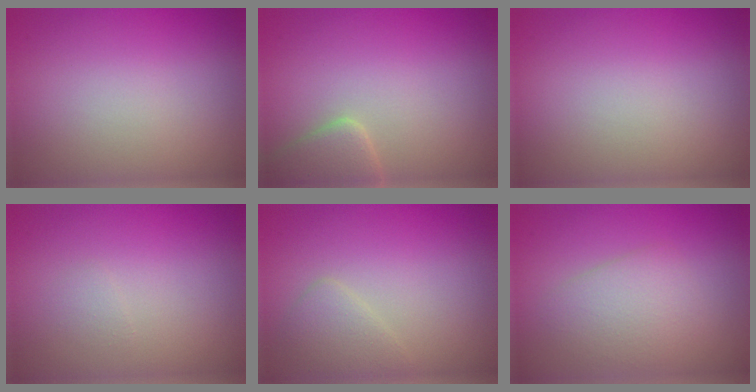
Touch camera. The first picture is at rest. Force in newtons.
{"total": 3.0, "press": 3.0, "slide": 0.2}
{"total": 0.0}
{"total": 0.6, "press": 0.6, "slide": 0.1}
{"total": 1.9, "press": 1.9, "slide": 0.0}
{"total": 3.0, "press": 3.0, "slide": 0.1}